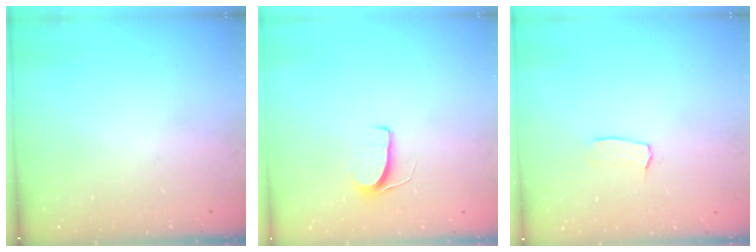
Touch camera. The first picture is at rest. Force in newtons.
{"total": 6.2, "press": 6.2, "slide": 0.5}
{"total": 2.9, "press": 2.9, "slide": 0.2}